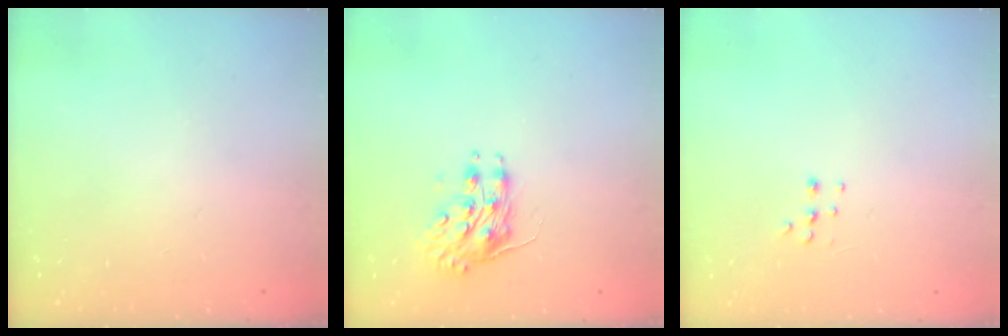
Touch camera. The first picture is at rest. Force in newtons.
{"total": 8.4, "press": 8.4, "slide": 0.3}
{"total": 5.7, "press": 5.6, "slide": 1.0}